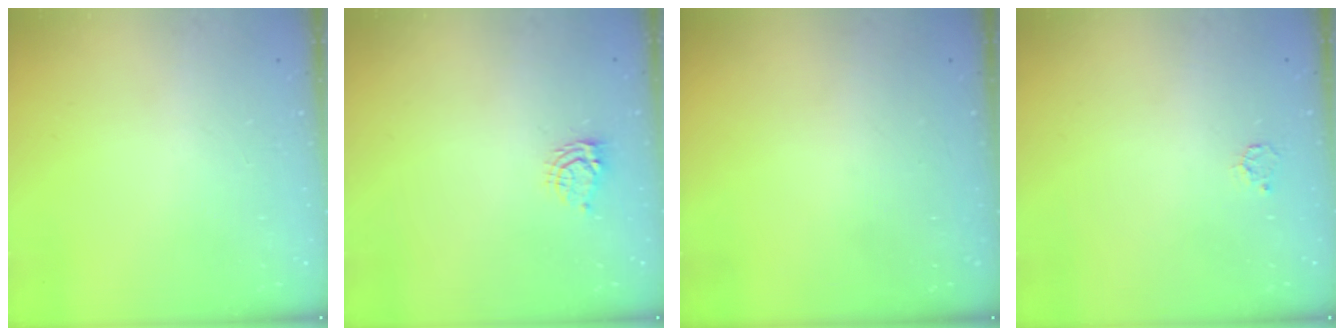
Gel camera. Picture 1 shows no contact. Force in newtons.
{"total": 5.0, "press": 4.9, "slide": 0.7}
{"total": 0.0}
{"total": 3.5, "press": 3.5, "slide": 0.3}